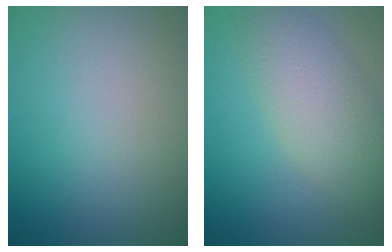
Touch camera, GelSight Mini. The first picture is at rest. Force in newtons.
{"total": 4.8, "press": 4.8, "slide": 0.1}